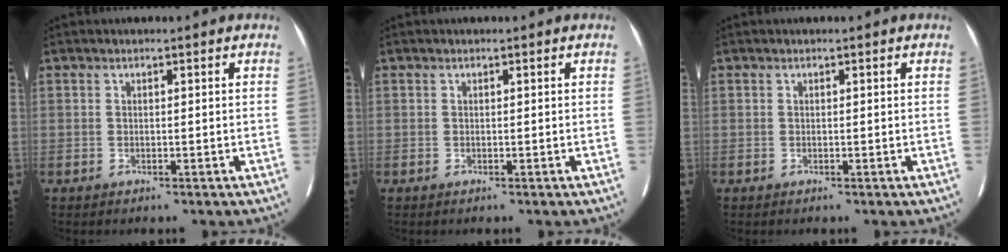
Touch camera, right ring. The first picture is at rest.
{"total": 0.0}
{"total": 0.0}